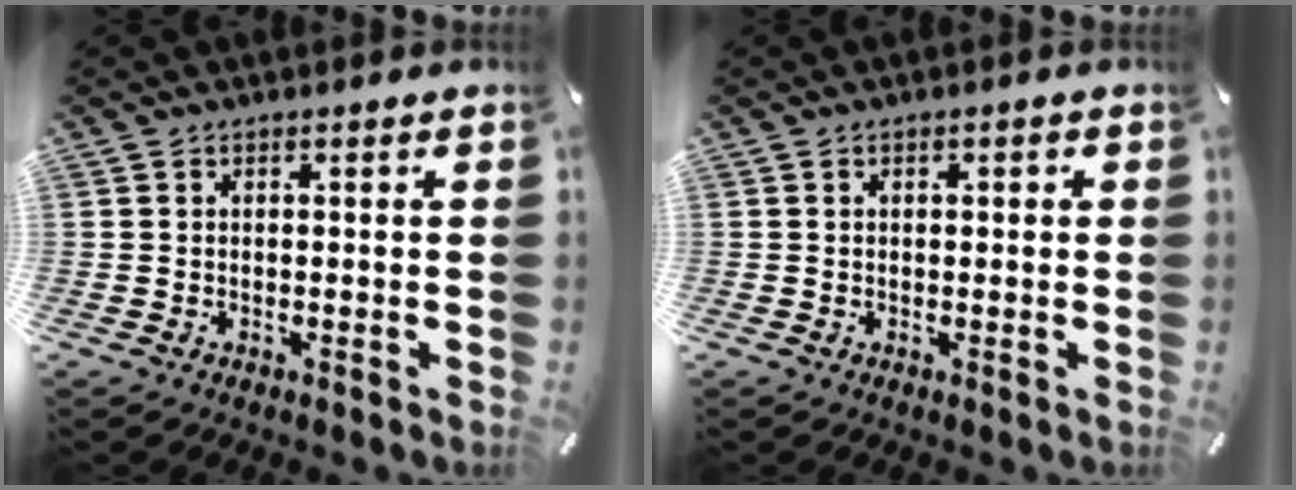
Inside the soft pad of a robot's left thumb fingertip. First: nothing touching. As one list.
[{"total": 1.0, "force": [0.0, 0.6, 0.7], "torque": [-0.015, 0.006, -0.002]}]